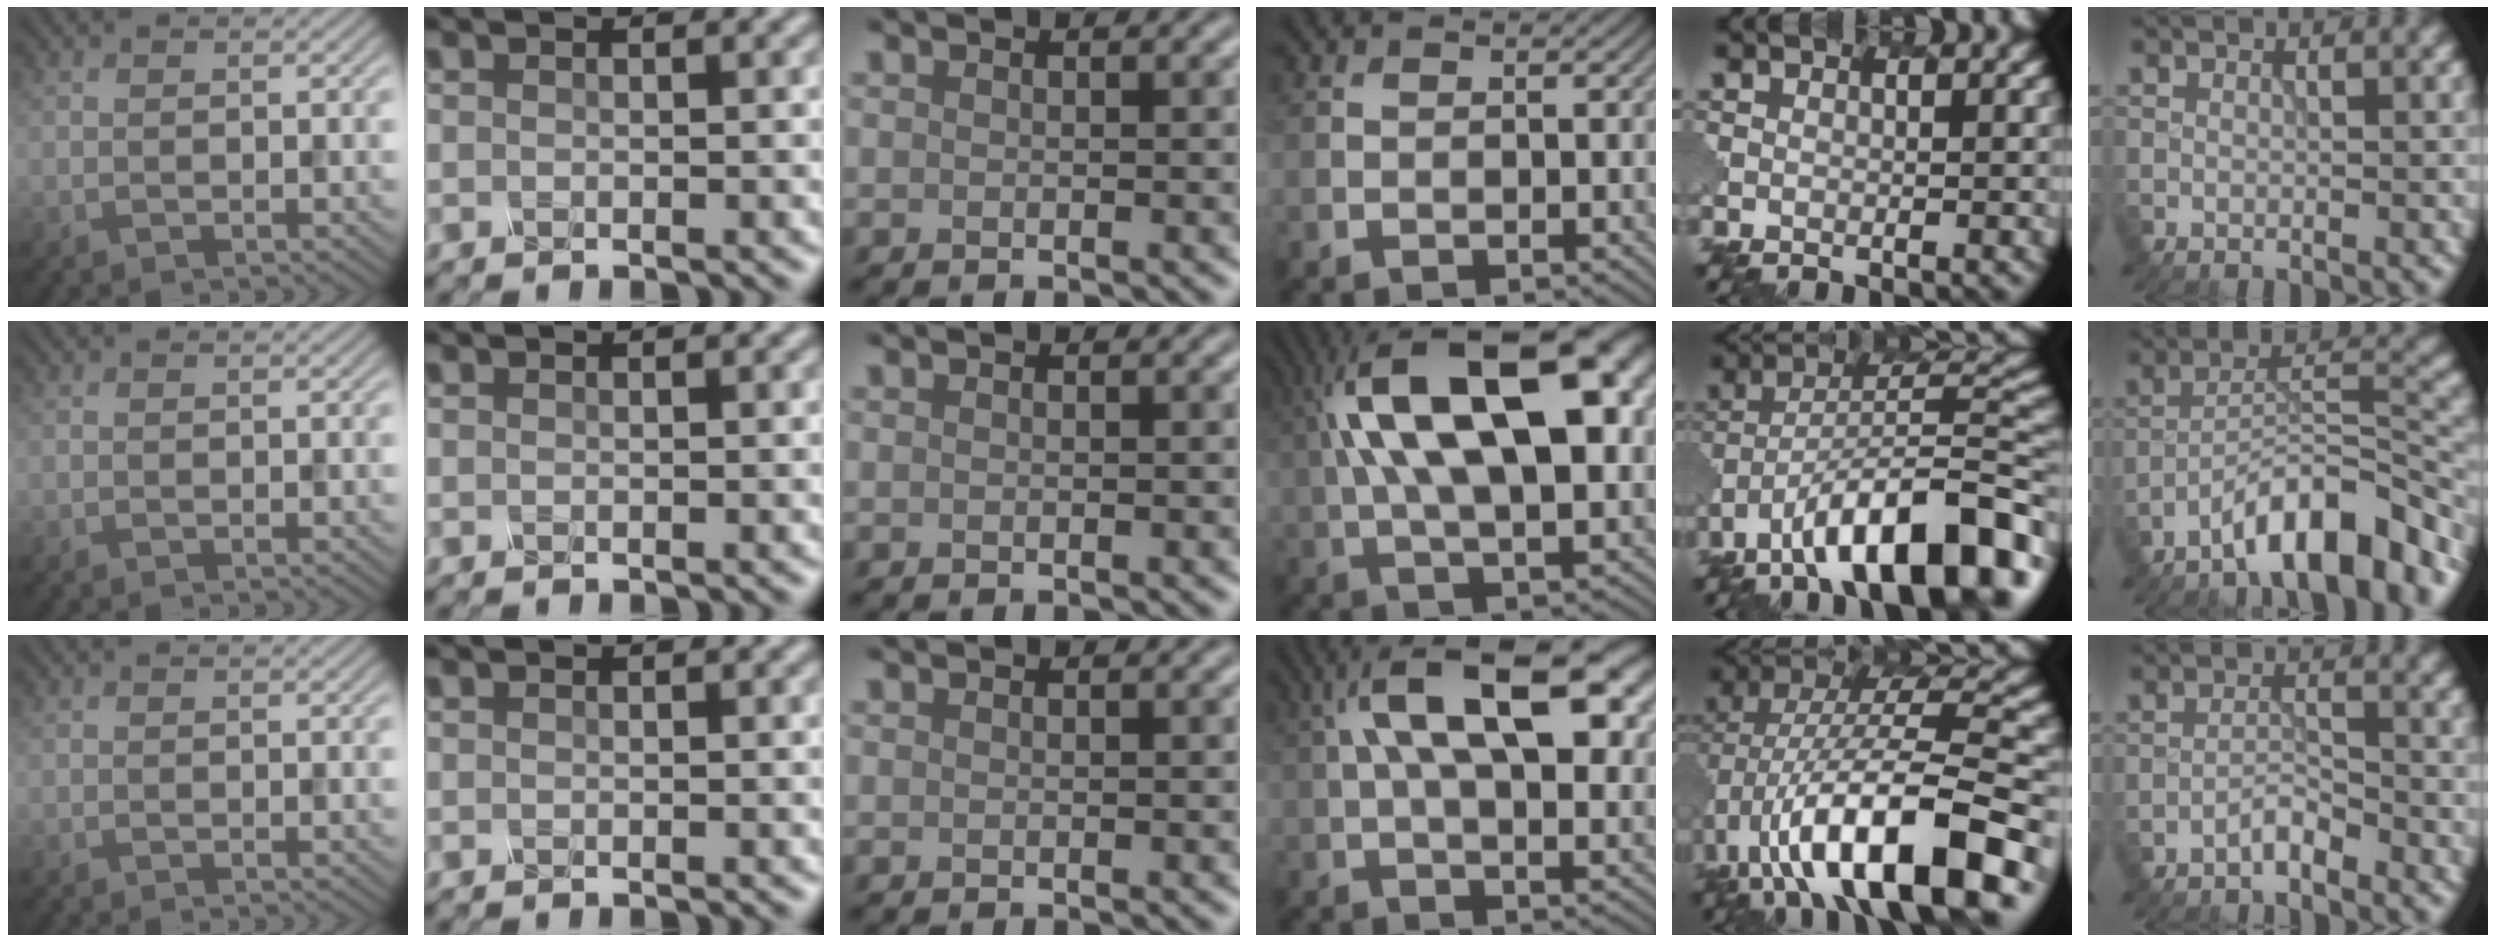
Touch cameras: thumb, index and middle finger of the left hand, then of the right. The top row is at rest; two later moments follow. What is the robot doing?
{"motion": "shake", "object": "salt shaker"}